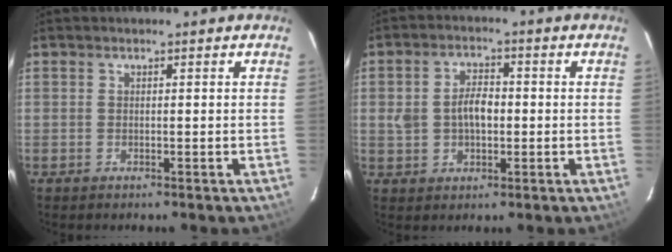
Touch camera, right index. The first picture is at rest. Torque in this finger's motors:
{"motor_torque": [0.04, 0.04, 0.16, 0.08]}